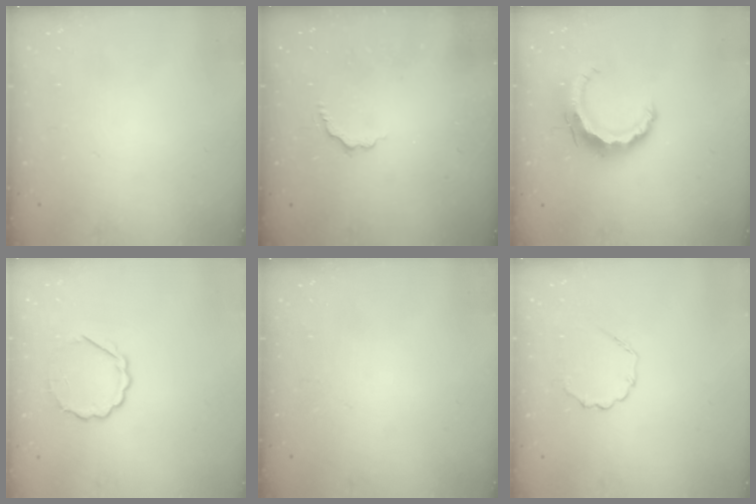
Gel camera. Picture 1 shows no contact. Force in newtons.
{"total": 2.8, "press": 2.6, "slide": 0.9}
{"total": 8.5, "press": 8.5, "slide": 0.1}
{"total": 5.4, "press": 5.2, "slide": 1.3}
{"total": 0.0}
{"total": 3.8, "press": 3.5, "slide": 1.3}